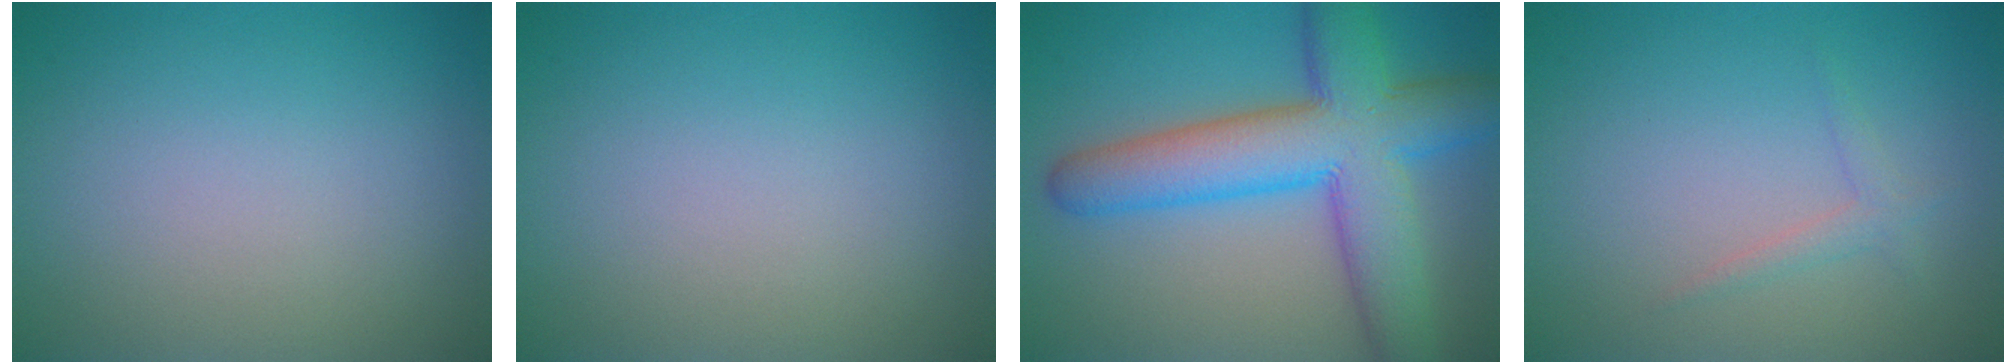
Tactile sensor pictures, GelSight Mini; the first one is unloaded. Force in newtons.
{"total": 0.0}
{"total": 10.4, "press": 10.4, "slide": 0.2}
{"total": 1.2, "press": 1.2, "slide": 0.0}